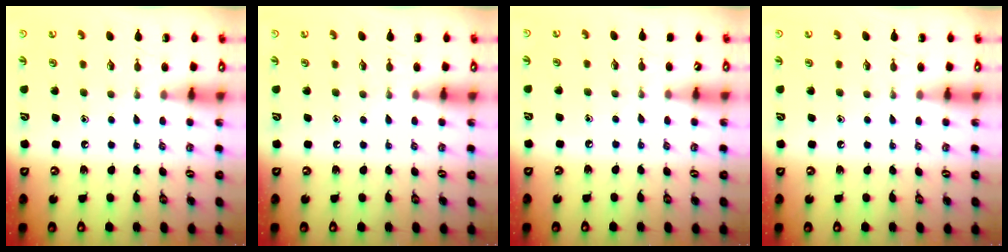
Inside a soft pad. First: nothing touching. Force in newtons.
{"total": 0.0}
{"total": 2.8, "press": 2.8, "slide": 0.4}
{"total": 0.0}